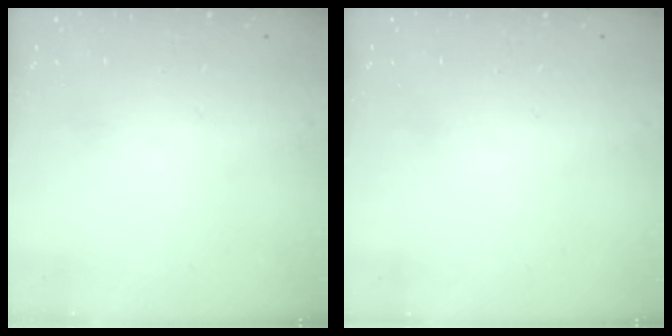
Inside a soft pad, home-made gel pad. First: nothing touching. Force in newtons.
{"total": 0.0}